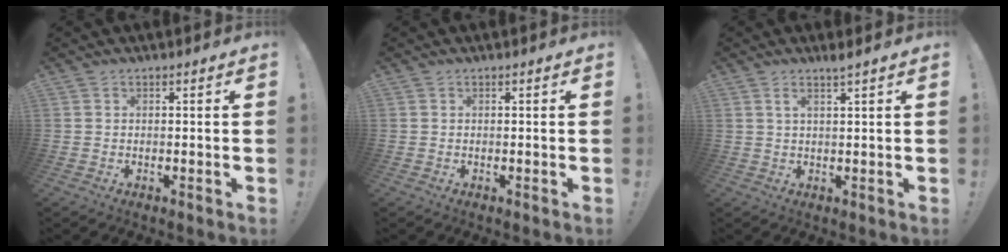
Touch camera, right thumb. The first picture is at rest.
{"total": 0.0}
{"total": 2.7, "force": [1.6, -0.5, 2.1], "torque": [-0.034, -0.006, 0.025]}